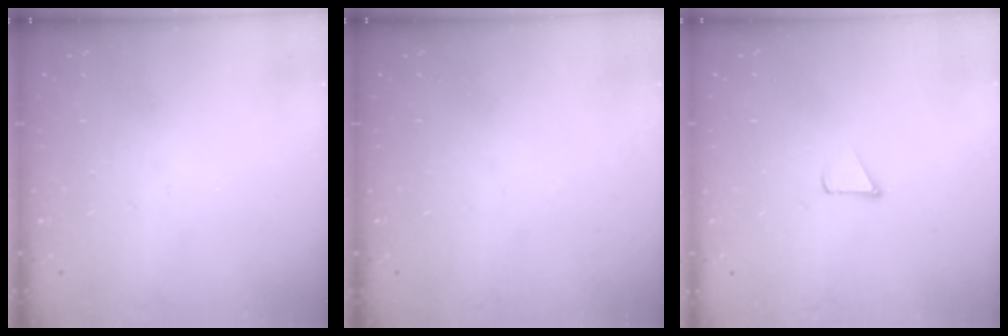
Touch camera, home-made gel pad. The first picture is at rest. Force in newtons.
{"total": 0.0}
{"total": 1.7, "press": 1.7, "slide": 0.1}